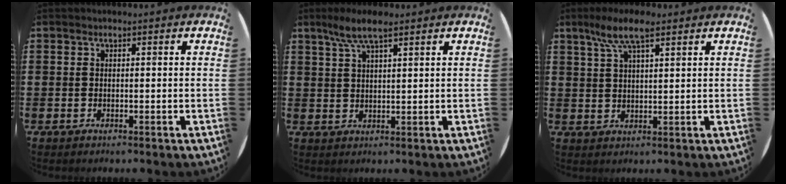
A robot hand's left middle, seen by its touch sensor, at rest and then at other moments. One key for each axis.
{"total": 5.3, "fx": 3.7, "fy": 1.3, "fz": 3.5, "tx": -0.077, "ty": 0.003, "tz": 0.065}
{"total": 6.9, "fx": 4.5, "fy": 2.0, "fz": 4.9, "tx": -0.099, "ty": 0.002, "tz": 0.077}